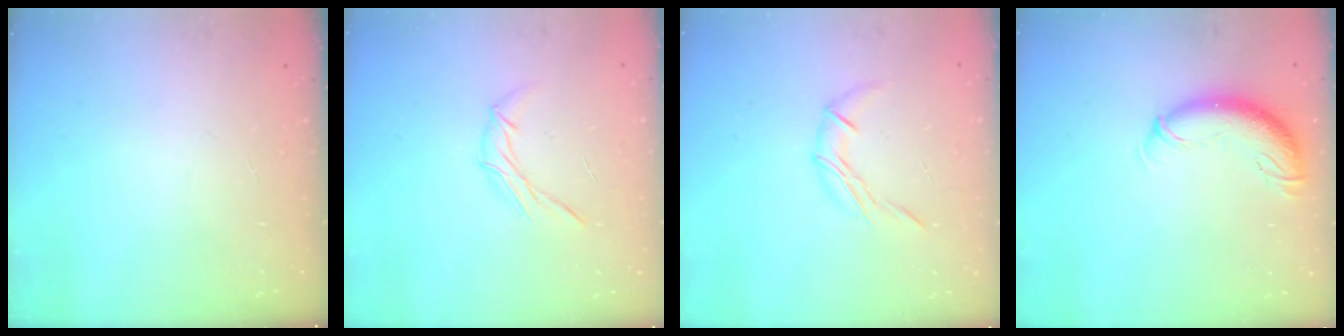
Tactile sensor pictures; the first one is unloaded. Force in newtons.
{"total": 6.6, "press": 6.6, "slide": 0.2}
{"total": 6.5, "press": 6.4, "slide": 0.5}
{"total": 10.9, "press": 10.6, "slide": 2.5}